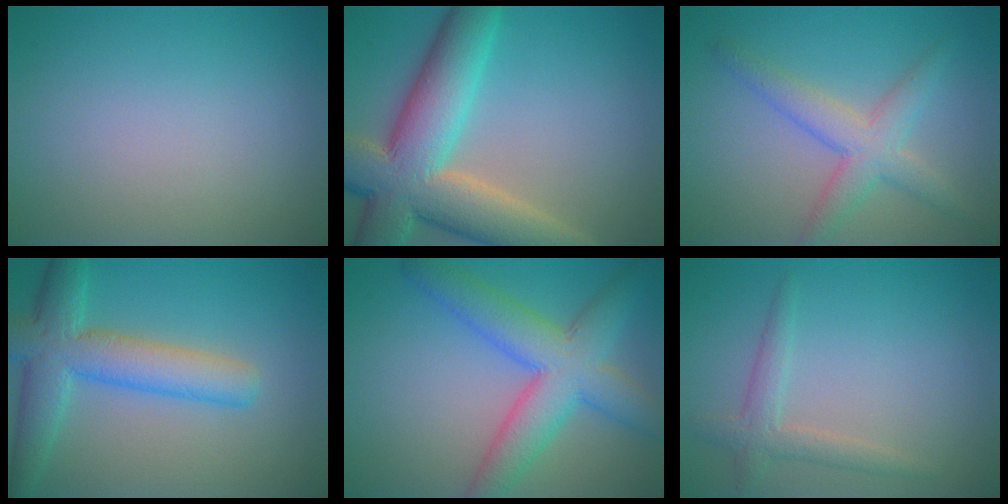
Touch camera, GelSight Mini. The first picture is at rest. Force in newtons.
{"total": 11.6, "press": 11.5, "slide": 1.3}
{"total": 4.1, "press": 4.1, "slide": 0.1}
{"total": 6.5, "press": 6.5, "slide": 0.2}
{"total": 7.3, "press": 7.3, "slide": 0.3}
{"total": 2.3, "press": 2.3, "slide": 0.1}